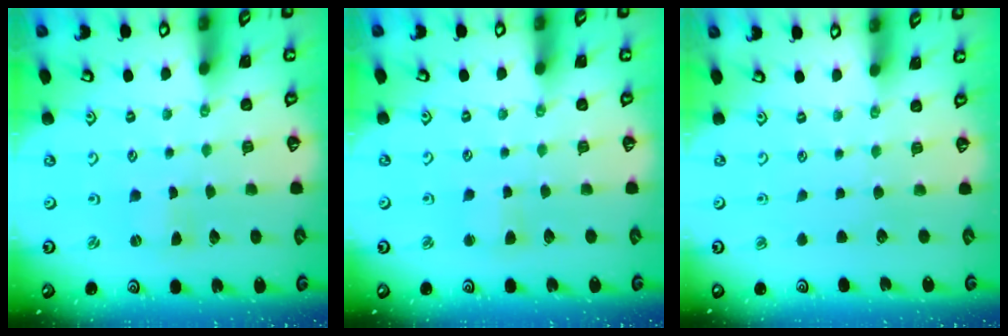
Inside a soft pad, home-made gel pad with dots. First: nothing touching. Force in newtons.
{"total": 2.6, "press": 2.6, "slide": 0.4}
{"total": 0.0}